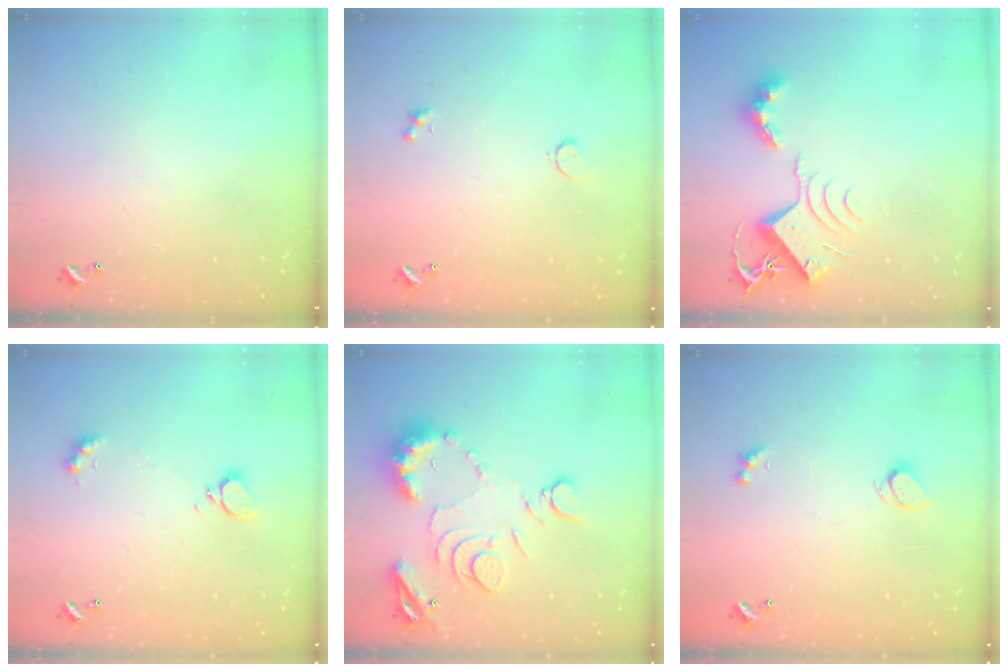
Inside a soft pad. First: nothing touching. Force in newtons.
{"total": 1.5, "press": 1.4, "slide": 0.7}
{"total": 10.1, "press": 10.0, "slide": 1.7}
{"total": 4.1, "press": 4.0, "slide": 0.7}
{"total": 12.8, "press": 12.7, "slide": 1.3}
{"total": 1.6, "press": 1.5, "slide": 0.5}